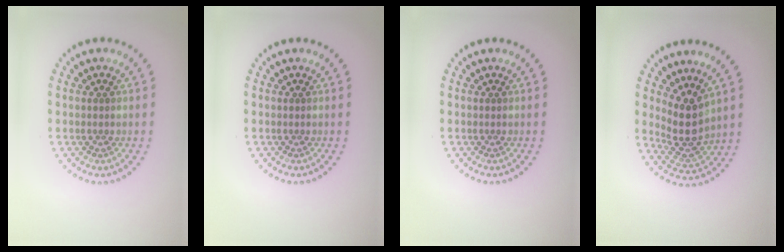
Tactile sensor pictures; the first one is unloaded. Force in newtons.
{"total": 0.0}
{"total": 0.0}
{"total": 3.7, "press": 2.8, "slide": 2.4}